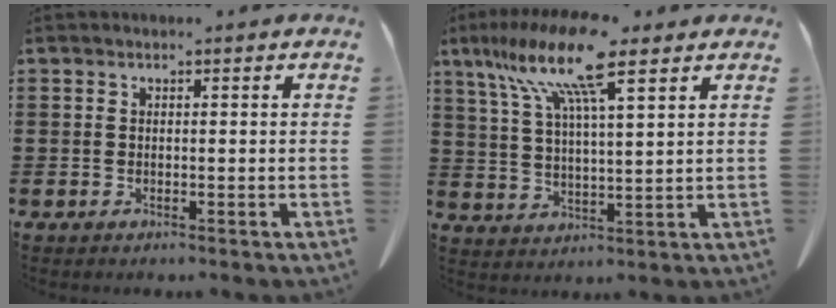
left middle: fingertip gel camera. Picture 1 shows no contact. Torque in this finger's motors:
{"motor_torque": [2.14, 0.00, 0.52, 0.21]}